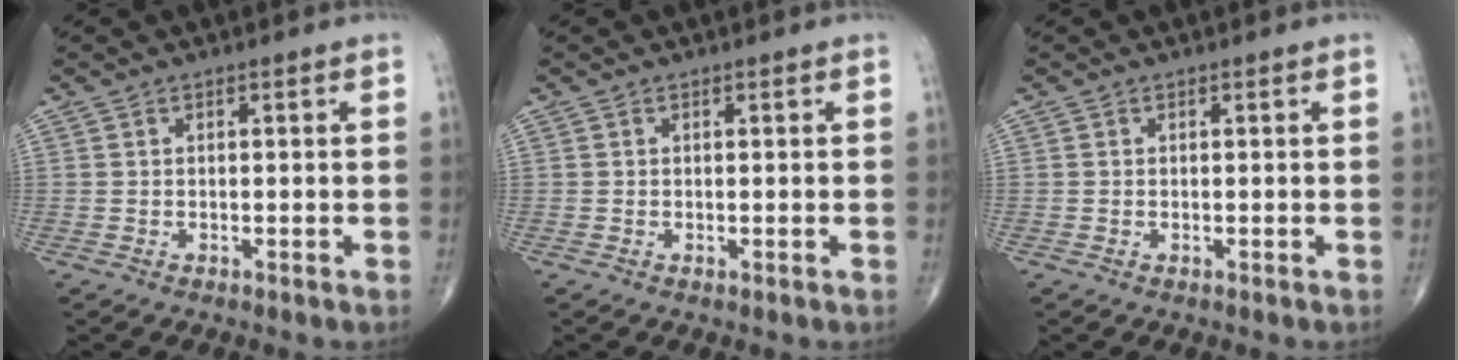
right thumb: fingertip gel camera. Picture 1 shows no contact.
{"total": 0.0}
{"total": 0.0}